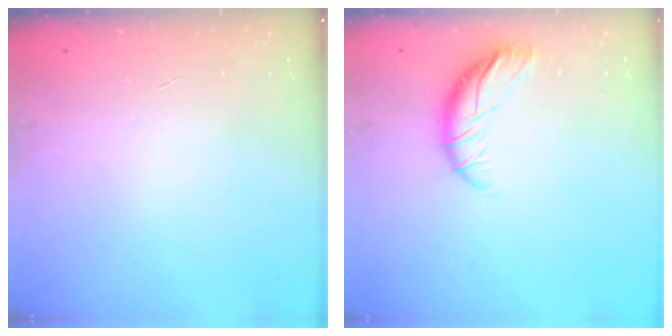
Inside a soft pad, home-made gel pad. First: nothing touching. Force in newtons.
{"total": 10.1, "press": 10.0, "slide": 0.8}